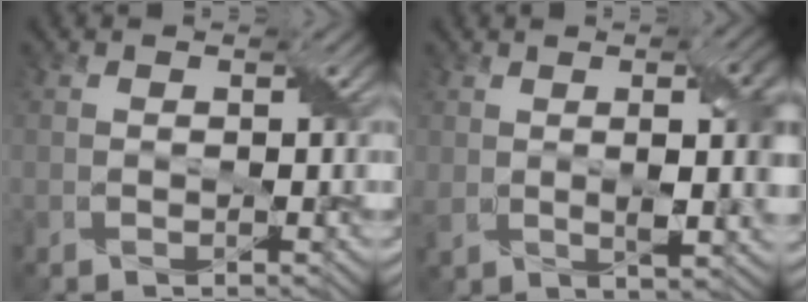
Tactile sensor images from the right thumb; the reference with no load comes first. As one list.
[{"total": 7.9, "force": [1.2, 2.8, 7.3], "torque": [-0.130, -0.003, 0.024]}]